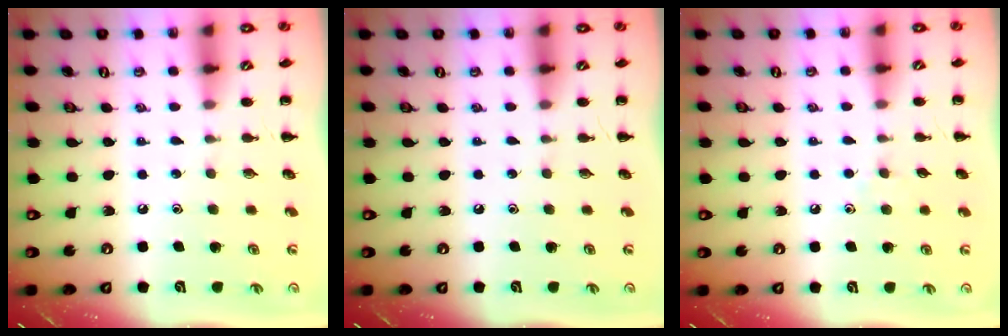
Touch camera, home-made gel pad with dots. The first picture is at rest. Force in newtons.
{"total": 0.0}
{"total": 3.7, "press": 3.4, "slide": 1.4}